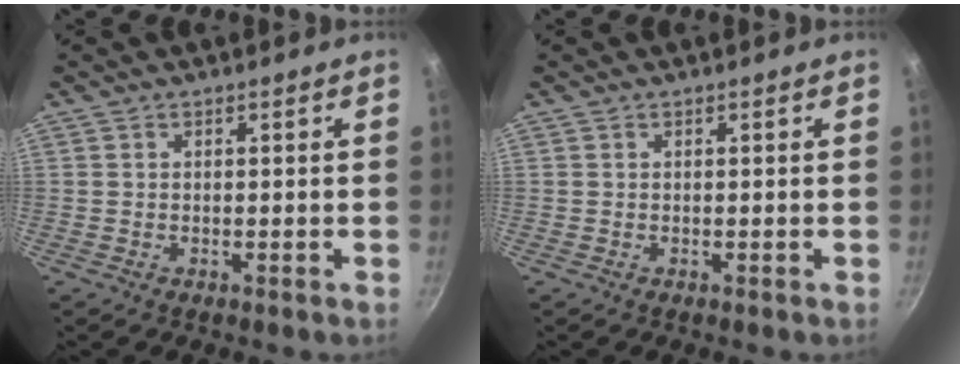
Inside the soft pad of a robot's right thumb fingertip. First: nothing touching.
{"total": 0.0}